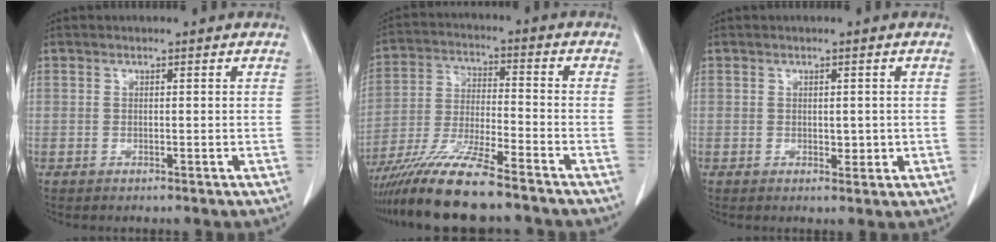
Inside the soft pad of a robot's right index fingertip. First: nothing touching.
{"total": 12.9, "force": [-10.3, 0.2, 7.8], "torque": [-0.149, -0.025, -0.184]}
{"total": 1.8, "force": [-0.1, 1.0, 1.5], "torque": [-0.019, -0.002, 0.004]}